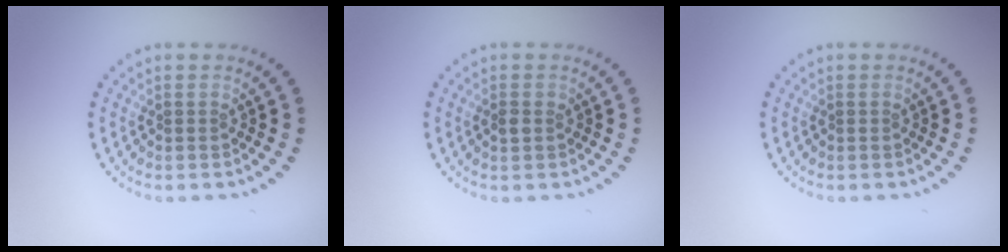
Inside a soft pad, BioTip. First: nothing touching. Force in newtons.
{"total": 1.0, "press": 1.0, "slide": 0.2}
{"total": 0.0}